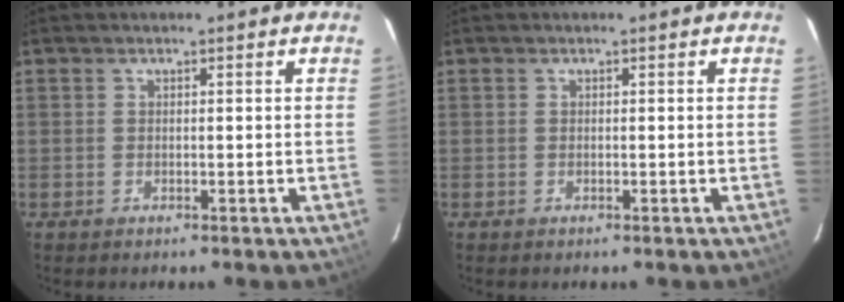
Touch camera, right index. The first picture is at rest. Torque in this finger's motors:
{"motor_torque": [0.00, 0.00, 0.02, 0.00]}